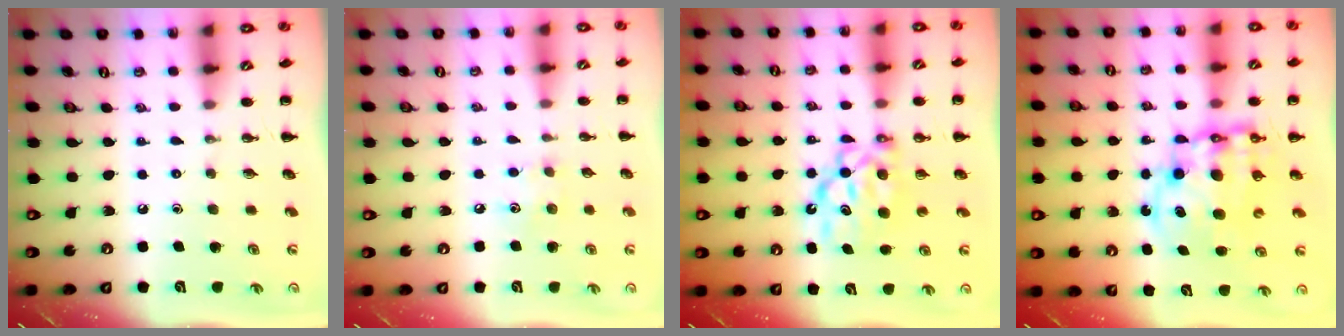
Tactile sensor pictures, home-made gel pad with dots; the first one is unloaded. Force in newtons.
{"total": 5.5, "press": 5.4, "slide": 1.3}
{"total": 8.0, "press": 7.9, "slide": 1.1}
{"total": 13.2, "press": 12.8, "slide": 3.1}